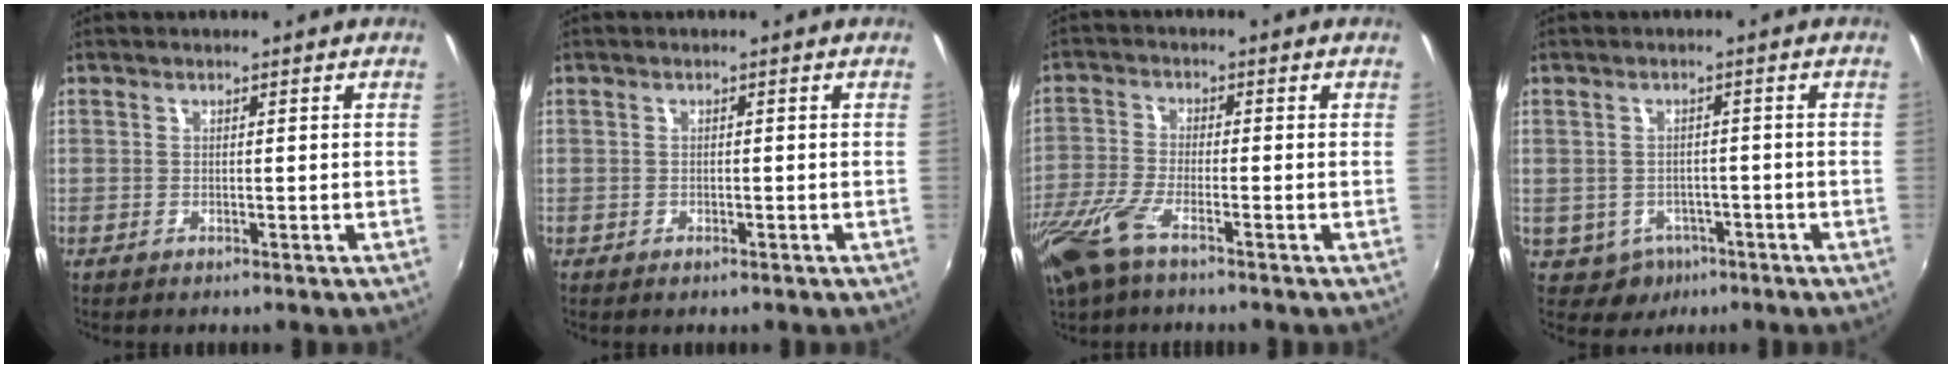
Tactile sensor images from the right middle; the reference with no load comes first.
{"total": 0.7, "force": [-0.6, 0.2, 0.2], "torque": [-0.004, -0.005, -0.011]}
{"total": 9.1, "force": [-5.9, 2.4, 6.5], "torque": [-0.157, -0.023, -0.121]}
{"total": 4.7, "force": [-2.3, 4.0, 1.1], "torque": [-0.033, -0.001, -0.022]}